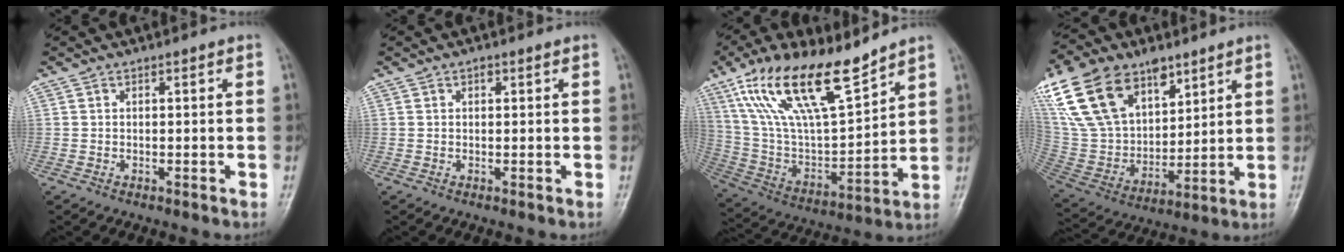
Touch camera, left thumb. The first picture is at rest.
{"total": 0.9, "force": [0.5, 0.6, 0.6], "torque": [-0.003, -0.001, 0.005]}
{"total": 20.8, "force": [13.8, 6.6, 14.1], "torque": [-0.241, -0.052, 0.266]}
{"total": 23.7, "force": [13.0, 14.2, 14.0], "torque": [-0.268, -0.019, 0.250]}